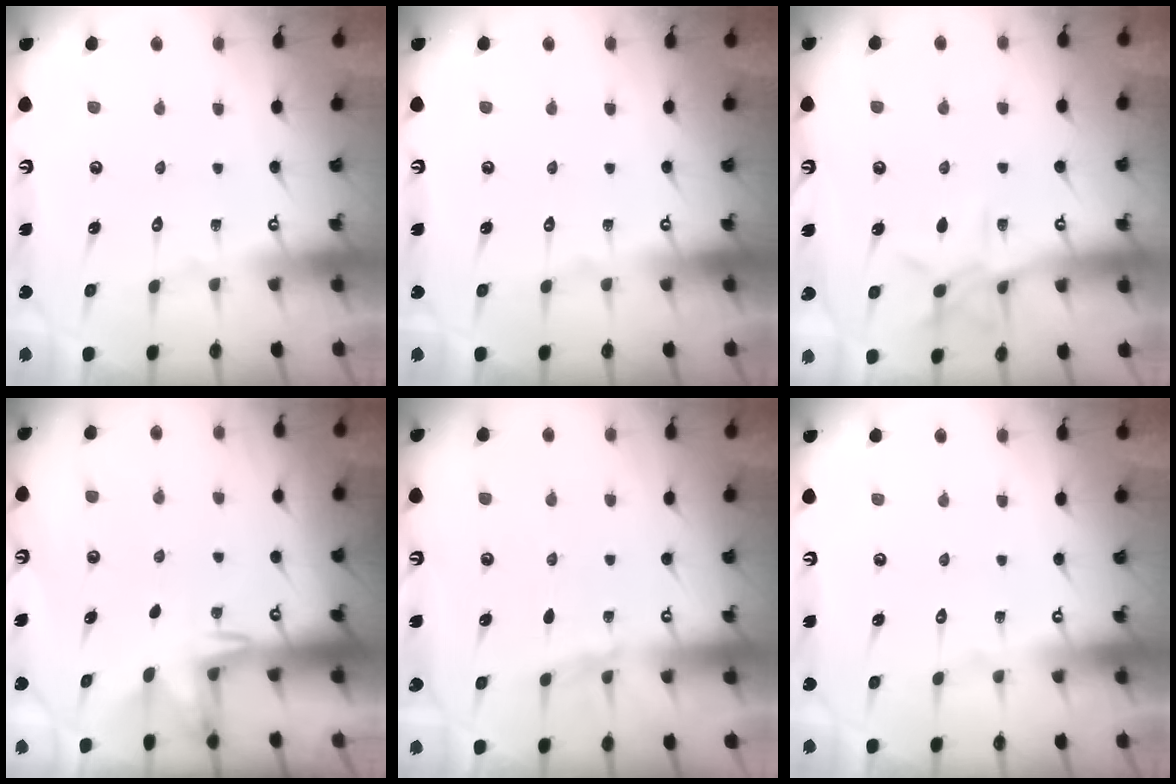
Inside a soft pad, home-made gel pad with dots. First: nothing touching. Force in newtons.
{"total": 0.0}
{"total": 7.6, "press": 7.6, "slide": 0.2}
{"total": 2.5, "press": 2.4, "slide": 0.7}
{"total": 1.8, "press": 1.8, "slide": 0.3}
{"total": 0.0}